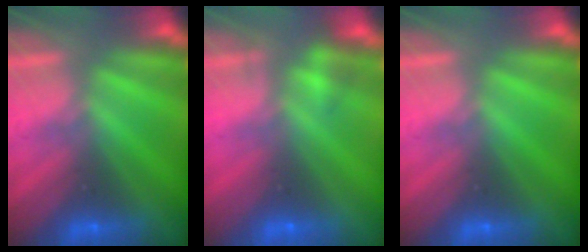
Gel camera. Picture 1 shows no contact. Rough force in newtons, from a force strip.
{"total": 2.1}
{"total": 0.0}